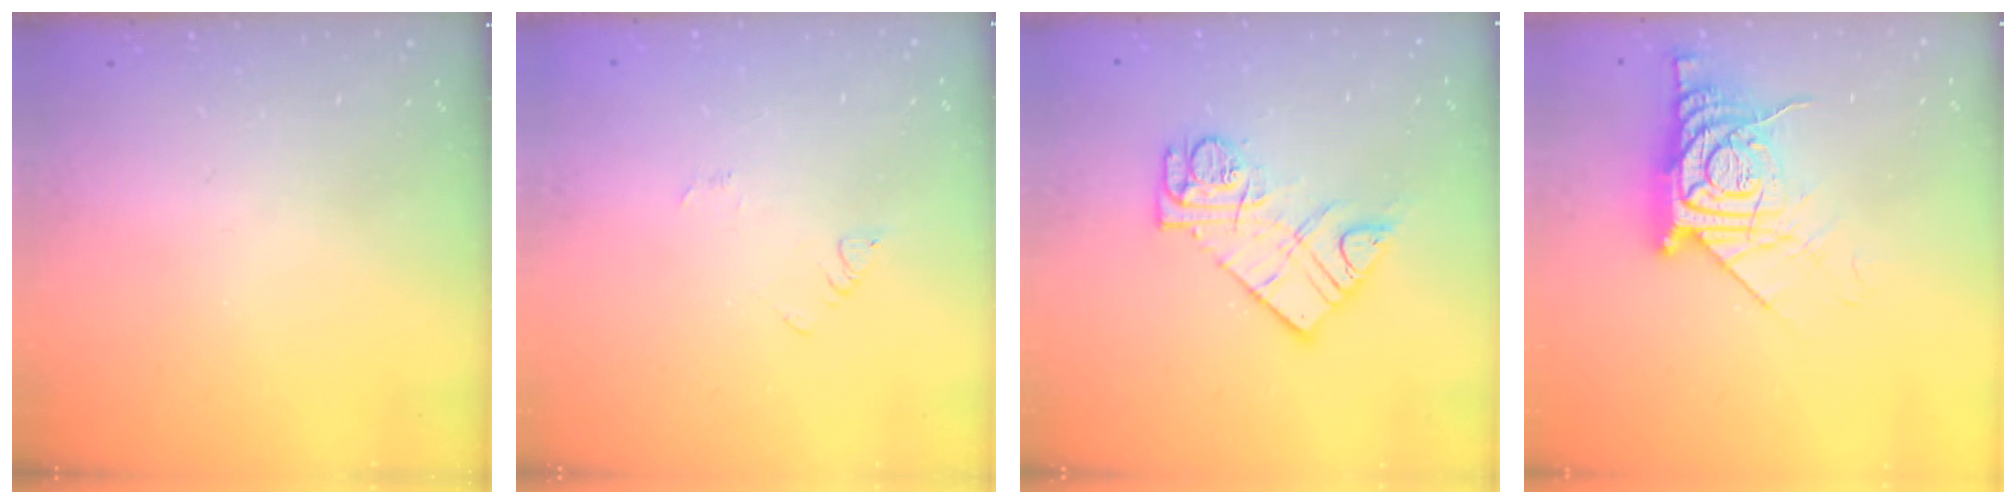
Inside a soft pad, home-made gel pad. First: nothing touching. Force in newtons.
{"total": 2.4, "press": 2.4, "slide": 0.3}
{"total": 12.0, "press": 11.9, "slide": 1.1}
{"total": 14.3, "press": 14.2, "slide": 1.6}